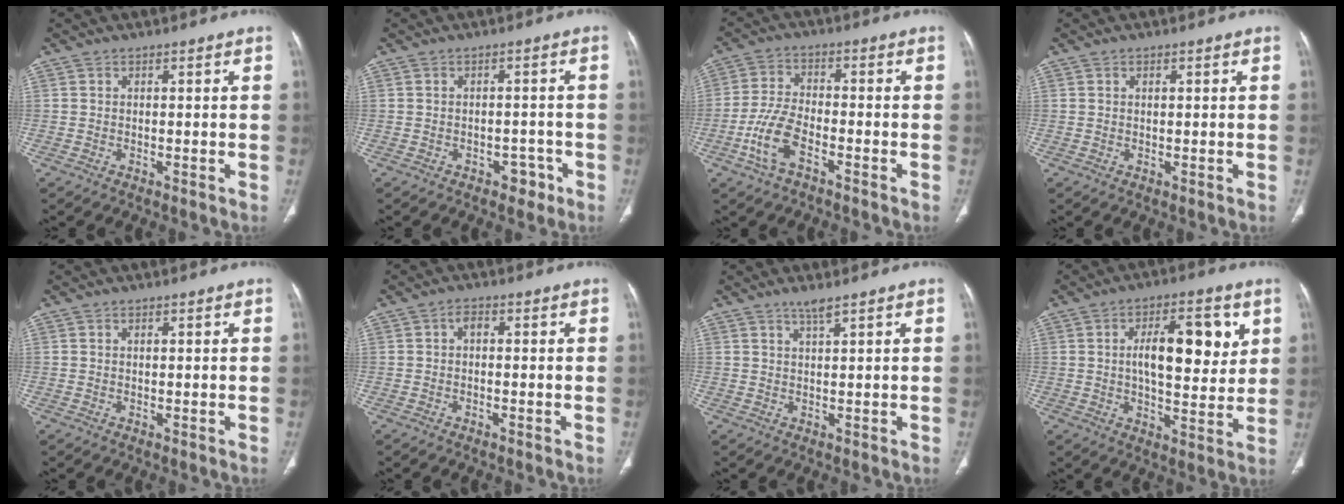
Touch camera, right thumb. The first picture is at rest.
{"total": 3.1, "force": [-1.9, 2.1, 1.3], "torque": [0.000, 0.016, -0.022]}
{"total": 7.7, "force": [-3.7, 3.4, 5.8], "torque": [-0.128, 0.021, -0.073]}
{"total": 0.9, "force": [0.4, 0.4, 0.6], "torque": [-0.010, -0.001, 0.007]}
{"total": 0.6, "force": [0.3, 0.3, 0.5], "torque": [-0.007, 0.000, 0.005]}
{"total": 1.6, "force": [0.0, 1.0, 1.3], "torque": [-0.017, 0.004, -0.008]}
{"total": 2.1, "force": [1.6, -0.1, 1.4], "torque": [-0.031, -0.008, 0.033]}
{"total": 14.4, "force": [3.7, 6.2, 12.4], "torque": [-0.157, -0.009, 0.057]}